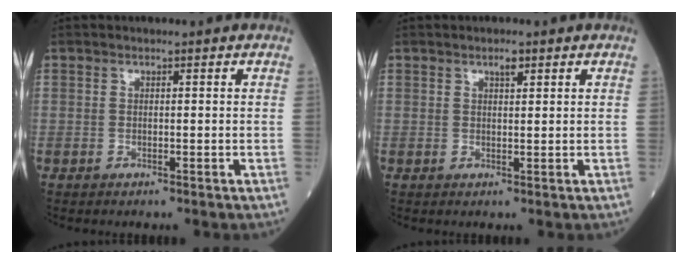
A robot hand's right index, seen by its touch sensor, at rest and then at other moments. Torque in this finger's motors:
{"motor_torque": [0.05, 0.03, 0.04, 0.03]}